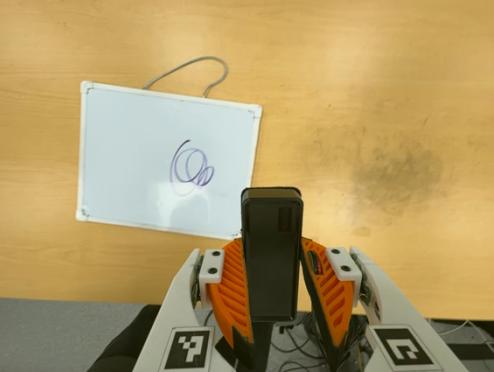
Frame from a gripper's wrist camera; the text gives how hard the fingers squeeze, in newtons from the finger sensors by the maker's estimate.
{"total": 4.1, "left": 2.6, "right": 5.6}